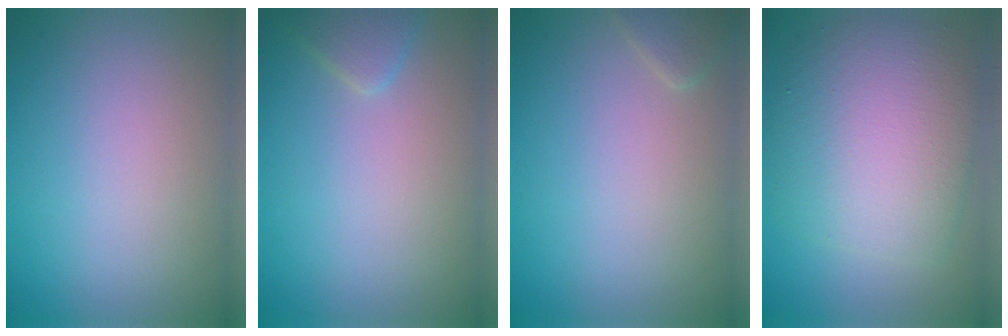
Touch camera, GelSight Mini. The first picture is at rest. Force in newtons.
{"total": 1.4, "press": 1.4, "slide": 0.1}
{"total": 1.1, "press": 1.1, "slide": 0.1}
{"total": 8.2, "press": 8.2, "slide": 0.3}